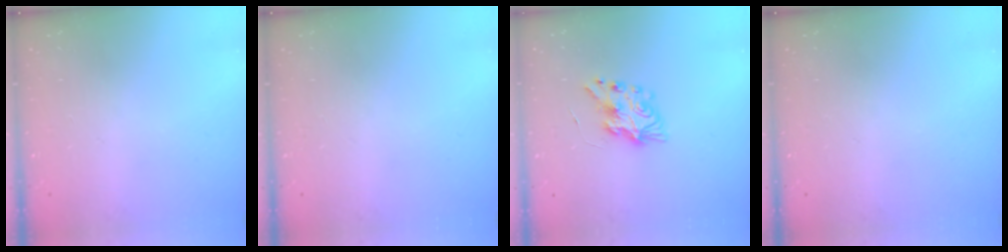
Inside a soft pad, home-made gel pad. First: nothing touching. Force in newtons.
{"total": 0.0}
{"total": 8.8, "press": 8.8, "slide": 0.3}
{"total": 0.0}